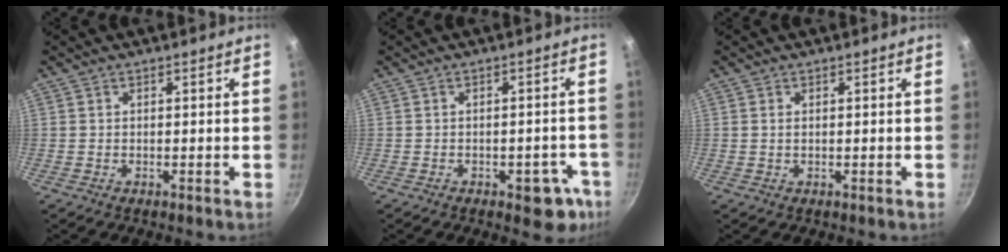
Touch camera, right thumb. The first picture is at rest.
{"total": 7.1, "force": [-3.2, 3.9, 5.0], "torque": [-0.019, 0.026, -0.029]}
{"total": 0.9, "force": [0.2, 0.5, 0.7], "torque": [-0.011, 0.002, 0.002]}